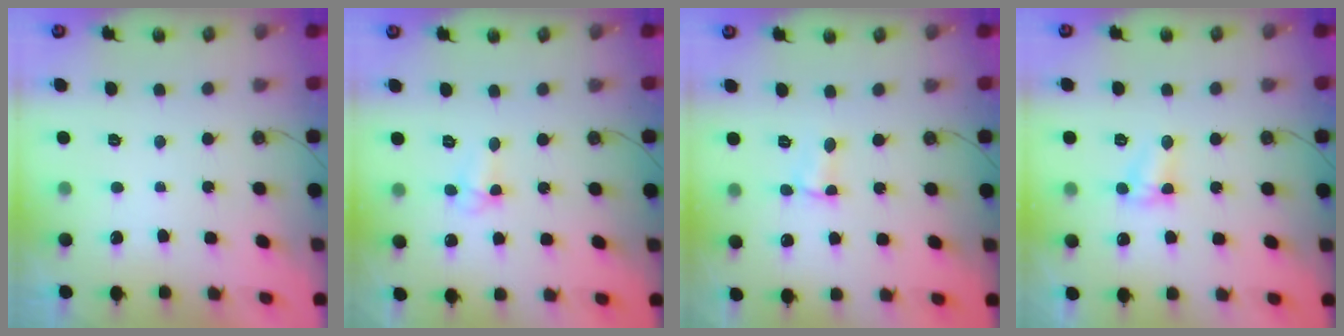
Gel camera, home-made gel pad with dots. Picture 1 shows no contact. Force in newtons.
{"total": 3.6, "press": 3.6, "slide": 0.0}
{"total": 2.9, "press": 2.9, "slide": 0.4}
{"total": 5.1, "press": 5.1, "slide": 0.5}